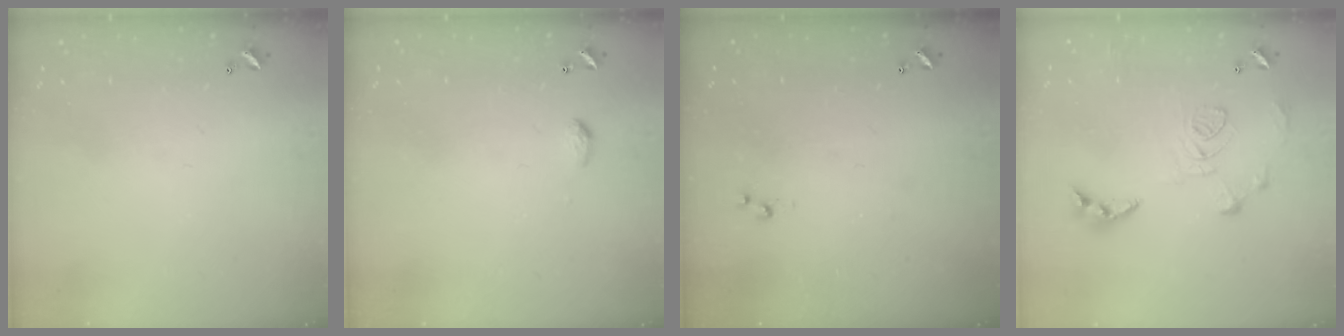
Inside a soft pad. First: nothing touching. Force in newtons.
{"total": 4.1, "press": 4.1, "slide": 0.6}
{"total": 3.0, "press": 3.0, "slide": 0.4}
{"total": 11.4, "press": 11.3, "slide": 1.0}